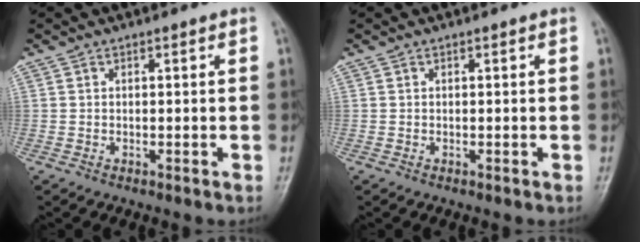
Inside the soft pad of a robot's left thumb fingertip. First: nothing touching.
{"total": 0.0}